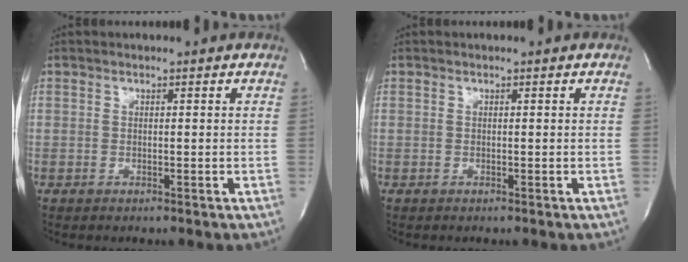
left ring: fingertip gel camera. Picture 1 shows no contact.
{"total": 0.0}